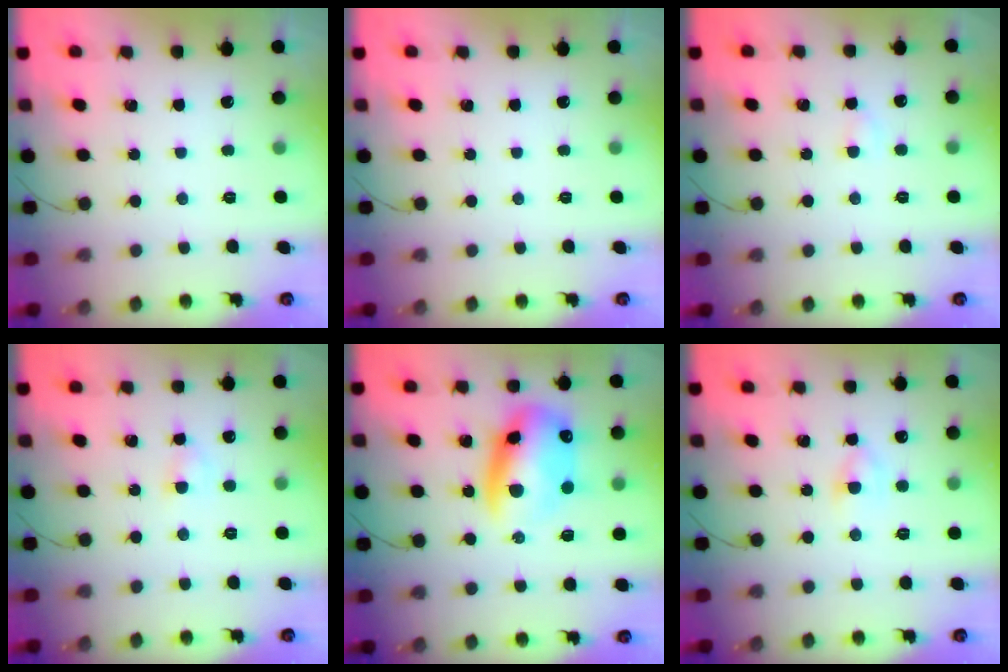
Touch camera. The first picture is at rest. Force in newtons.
{"total": 0.0}
{"total": 2.6, "press": 2.4, "slide": 0.8}
{"total": 2.8, "press": 2.6, "slide": 1.1}
{"total": 14.4, "press": 14.0, "slide": 3.5}
{"total": 3.3, "press": 3.1, "slide": 1.2}